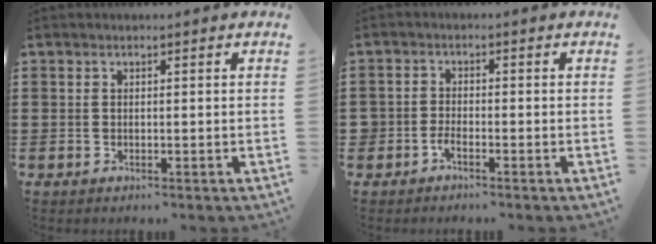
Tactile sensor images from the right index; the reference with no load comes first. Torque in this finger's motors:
{"motor_torque": [0.25, 0.35, 0.40, 0.07]}